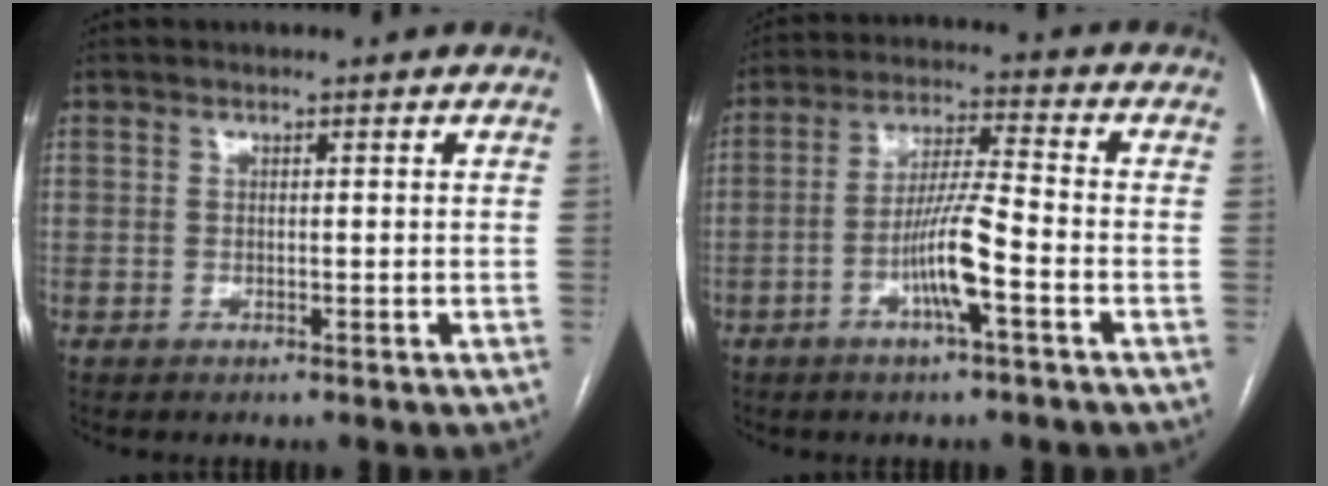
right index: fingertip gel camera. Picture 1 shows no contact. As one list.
[{"total": 8.5, "force": [-3.3, 0.2, 7.8], "torque": [-0.154, 0.004, -0.063]}]